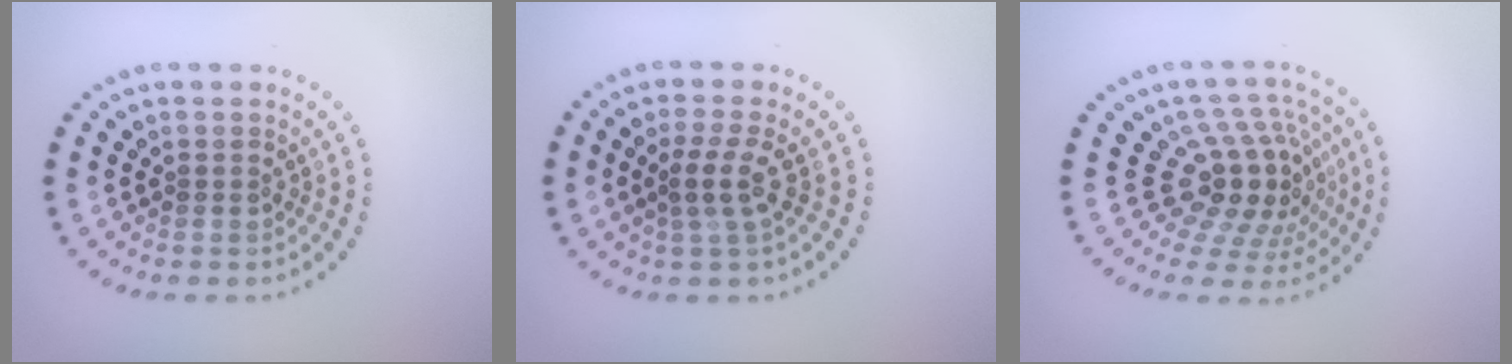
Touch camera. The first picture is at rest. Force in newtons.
{"total": 2.3, "press": 1.8, "slide": 1.5}
{"total": 5.6, "press": 4.0, "slide": 3.9}